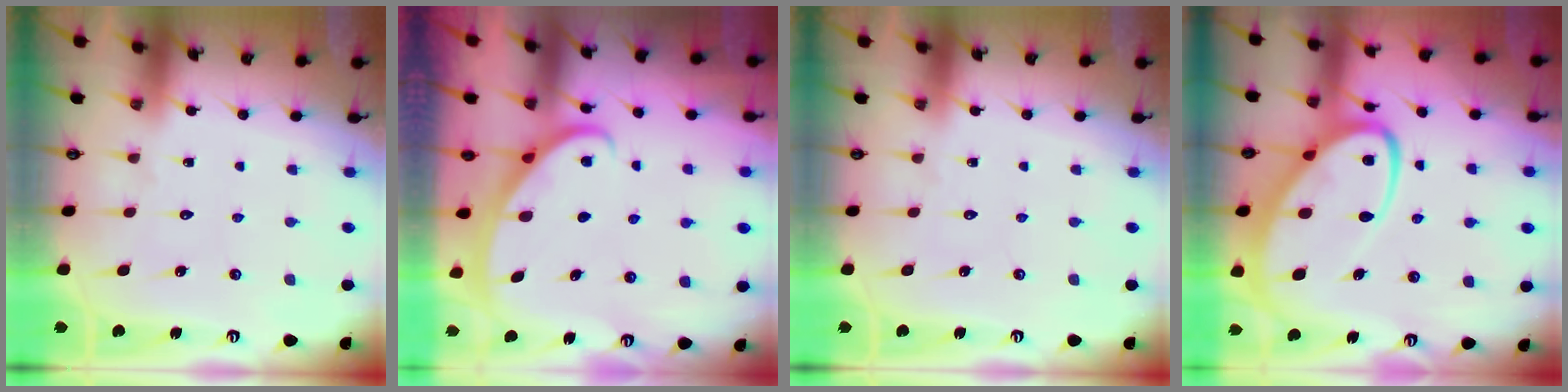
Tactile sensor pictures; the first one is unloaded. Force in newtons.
{"total": 3.0, "press": 3.0, "slide": 0.1}
{"total": 0.0}
{"total": 14.3, "press": 14.3, "slide": 1.3}